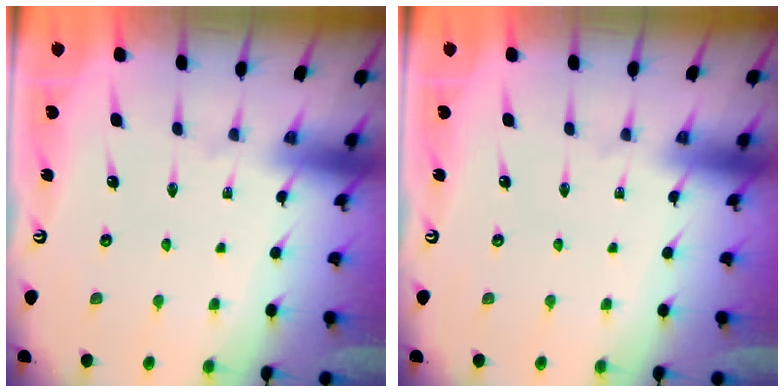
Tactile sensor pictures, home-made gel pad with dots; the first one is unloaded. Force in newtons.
{"total": 0.0}